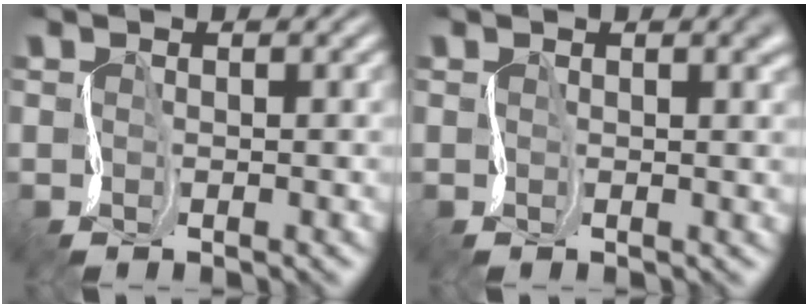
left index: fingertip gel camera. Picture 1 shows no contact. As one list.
[{"total": 2.5, "force": [0.7, 1.1, 2.2], "torque": [-0.018, 0.001, 0.009]}]